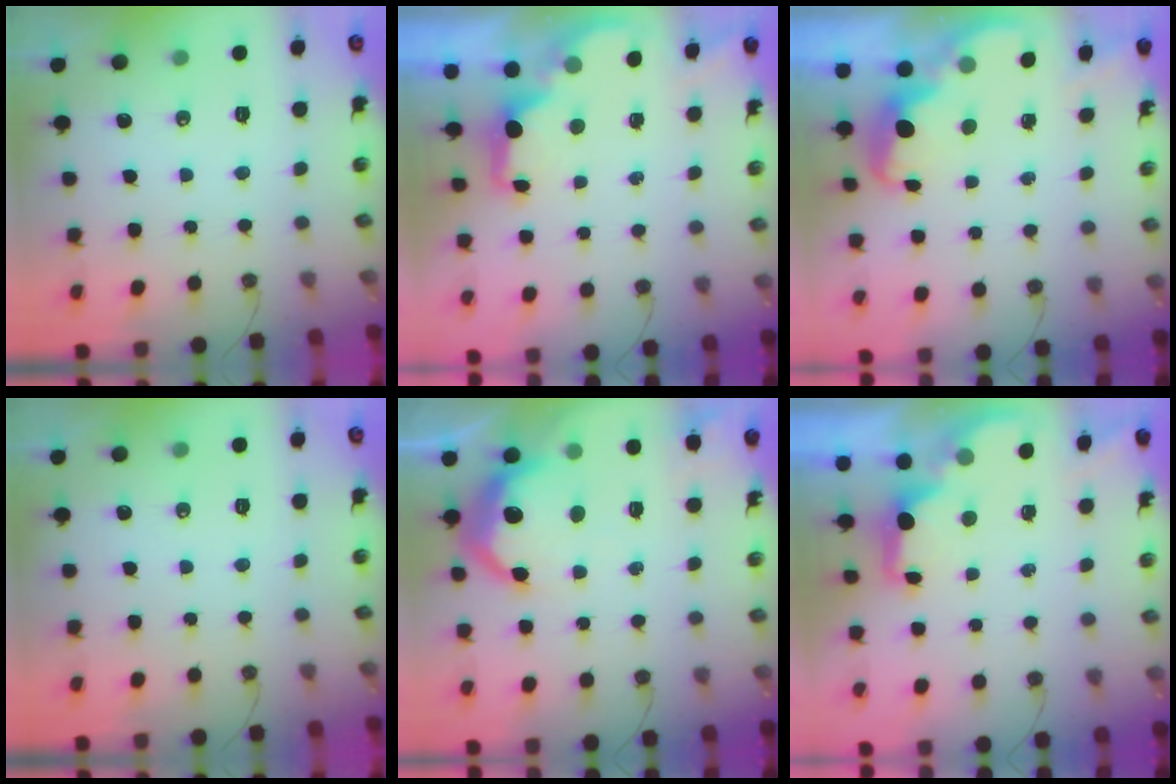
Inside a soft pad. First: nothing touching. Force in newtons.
{"total": 2.0, "press": 1.8, "slide": 0.8}
{"total": 2.8, "press": 2.7, "slide": 0.8}
{"total": 0.0}
{"total": 12.5, "press": 12.5, "slide": 0.6}
{"total": 2.0, "press": 1.8, "slide": 0.8}